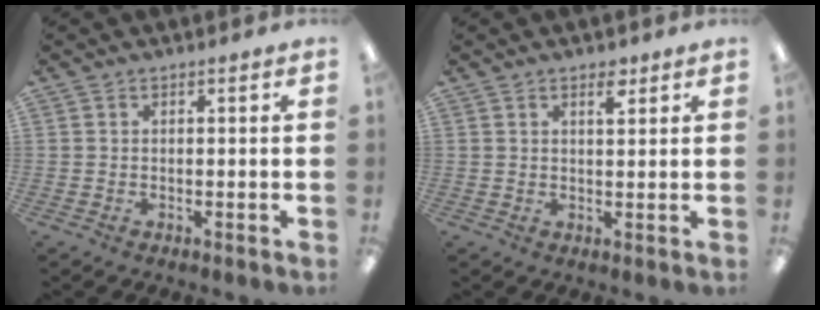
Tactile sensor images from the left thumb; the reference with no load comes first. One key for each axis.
{"total": 3.1, "fx": 2.2, "fy": 1.2, "fz": 1.9, "tx": -0.019, "ty": -0.008, "tz": 0.034}